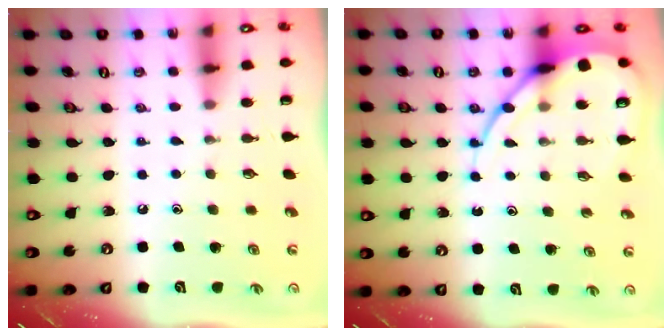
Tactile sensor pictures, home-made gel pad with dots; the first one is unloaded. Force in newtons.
{"total": 11.0, "press": 11.0, "slide": 1.1}